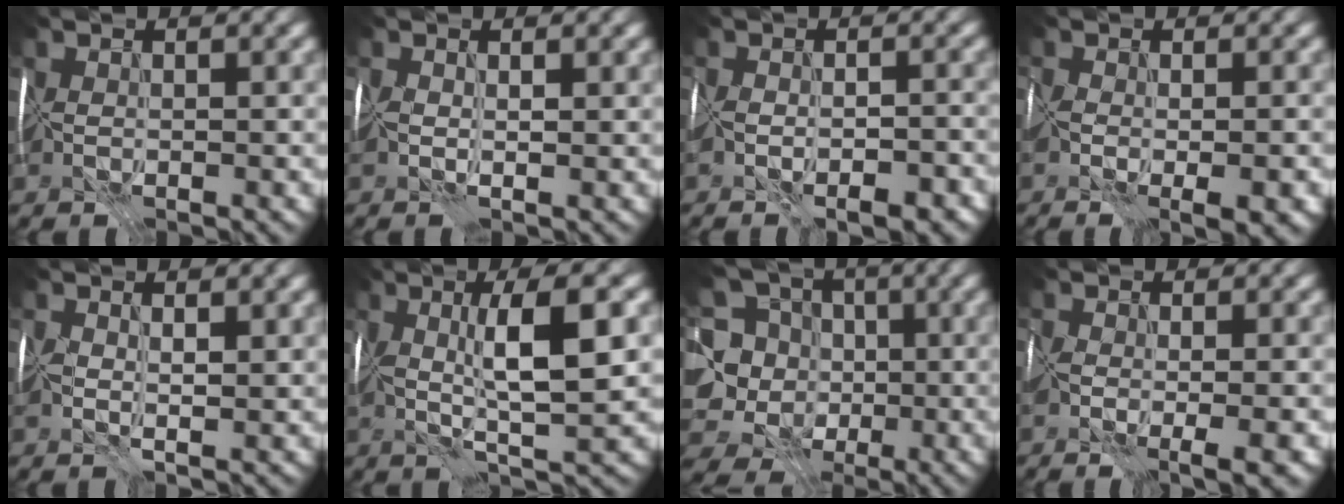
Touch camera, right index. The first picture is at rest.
{"total": 1.5, "force": [0.3, 0.5, 1.4], "torque": [-0.026, 0.001, 0.002]}
{"total": 5.3, "force": [-3.5, 2.3, 3.4], "torque": [-0.042, 0.003, -0.048]}
{"total": 5.0, "force": [-2.1, 1.9, 4.1], "torque": [-0.056, -0.008, -0.021]}
{"total": 2.1, "force": [0.6, 0.8, 1.9], "torque": [-0.038, 0.001, 0.009]}
{"total": 7.6, "force": [1.0, 1.5, 7.4], "torque": [-0.121, 0.009, 0.016]}
{"total": 12.9, "force": [-0.2, 11.9, 5.0], "torque": [-0.133, 0.023, -0.022]}
{"total": 4.6, "force": [-1.8, 1.4, 4.0], "torque": [-0.060, -0.013, -0.026]}